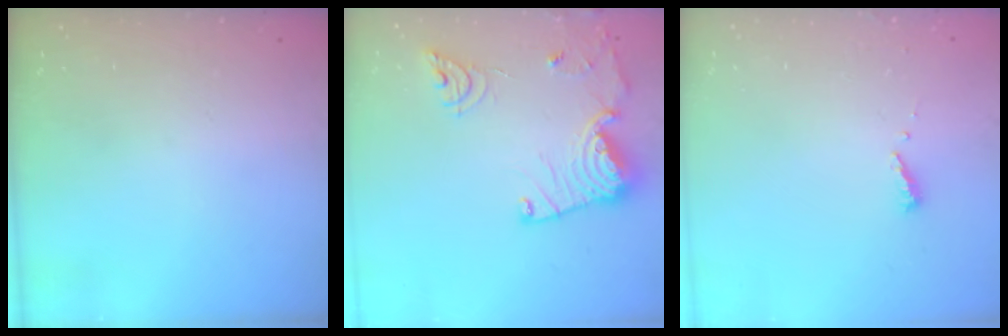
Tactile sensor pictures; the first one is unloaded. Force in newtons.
{"total": 15.7, "press": 15.6, "slide": 1.7}
{"total": 5.3, "press": 5.3, "slide": 0.5}